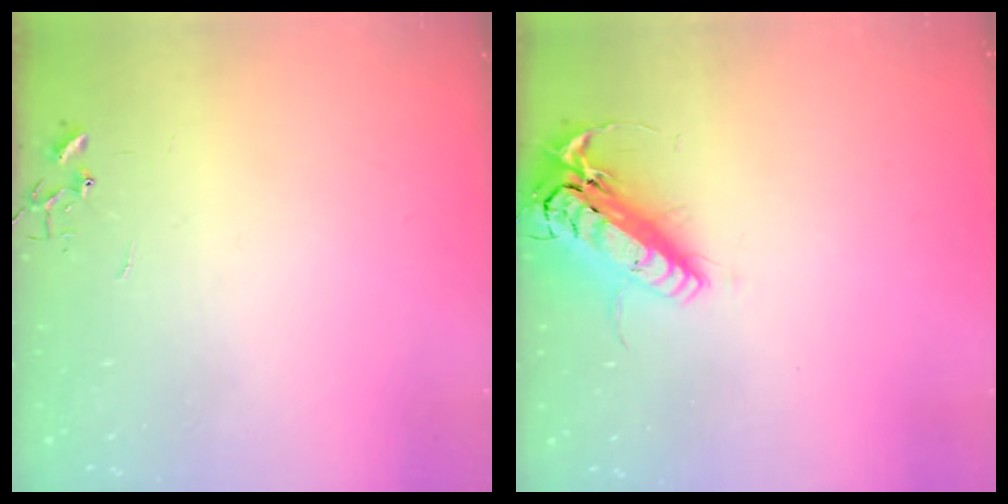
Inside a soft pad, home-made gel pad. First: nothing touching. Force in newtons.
{"total": 17.8, "press": 17.5, "slide": 3.4}